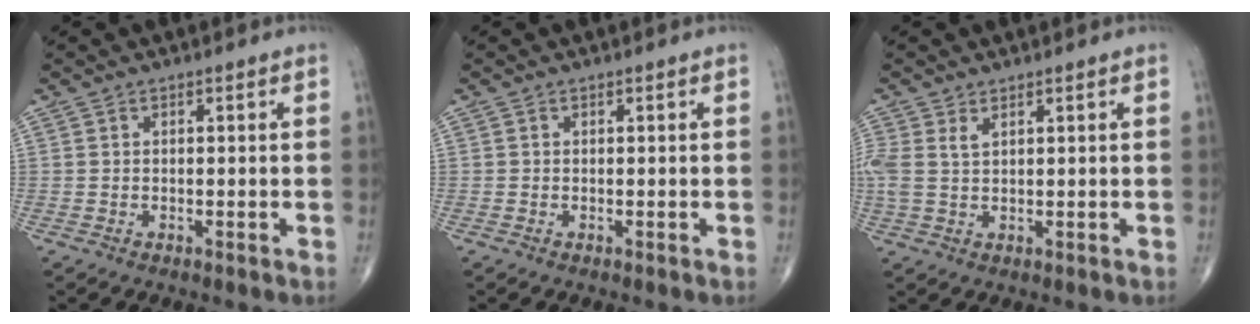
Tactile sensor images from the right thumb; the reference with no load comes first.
{"total": 0.0}
{"total": 3.7, "force": [1.6, 1.8, 2.8], "torque": [-0.079, 0.010, 0.040]}